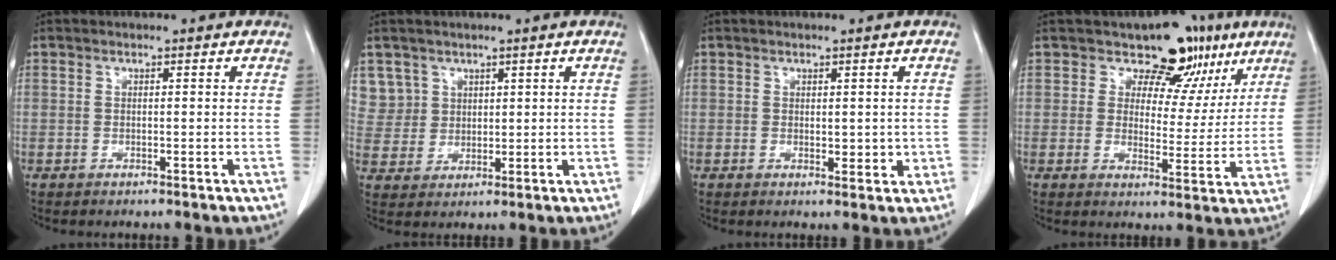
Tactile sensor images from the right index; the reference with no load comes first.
{"total": 5.5, "force": [3.1, 4.6, -0.4], "torque": [0.020, 0.004, 0.067]}
{"total": 2.4, "force": [0.0, 1.4, 1.9], "torque": [-0.020, -0.005, 0.005]}
{"total": 9.0, "force": [6.3, 5.8, 2.7], "torque": [-0.017, -0.004, 0.067]}